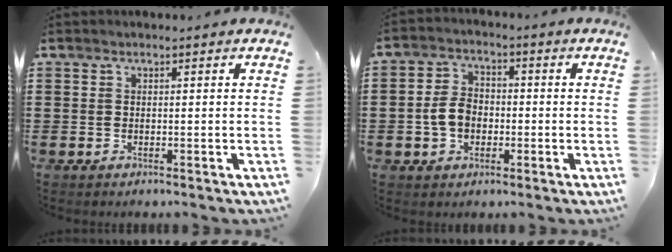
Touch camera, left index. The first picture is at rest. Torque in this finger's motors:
{"motor_torque": [1.18, -0.06, 0.65, 0.12]}